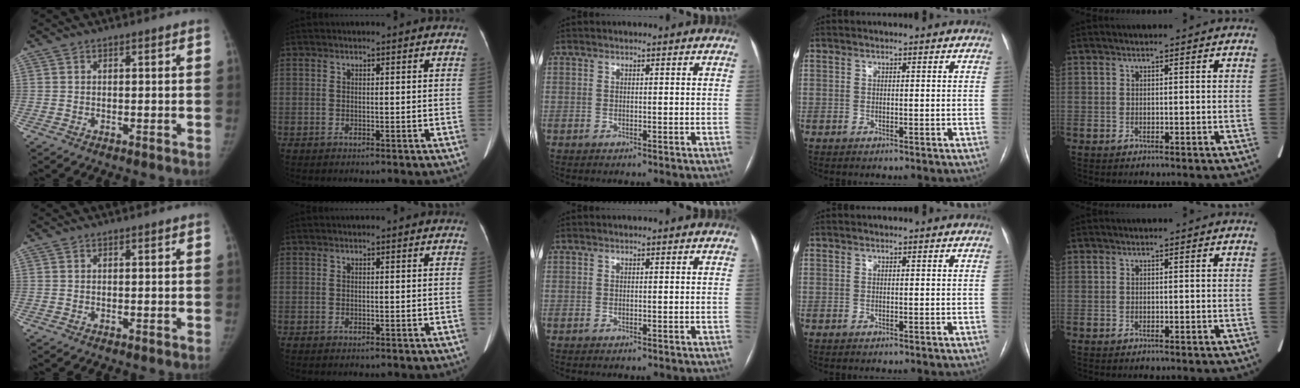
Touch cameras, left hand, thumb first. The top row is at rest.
{}